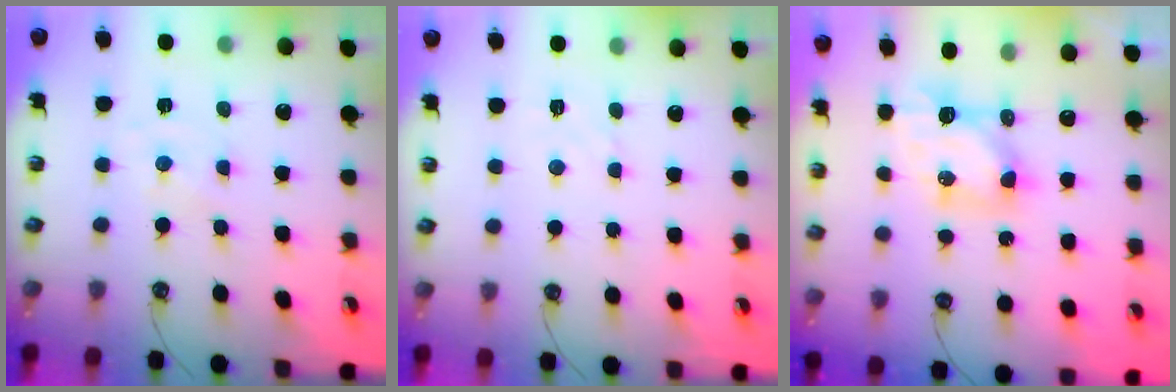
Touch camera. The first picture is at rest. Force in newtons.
{"total": 2.8, "press": 2.7, "slide": 0.5}
{"total": 6.7, "press": 6.7, "slide": 0.0}